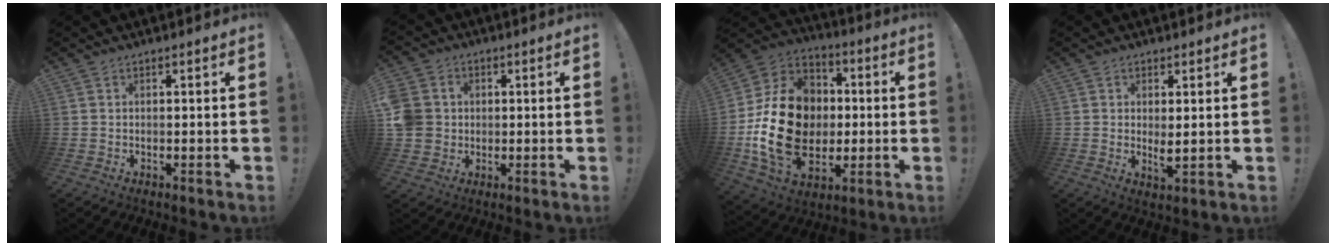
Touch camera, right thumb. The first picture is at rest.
{"total": 8.1, "force": [0.6, 7.5, 3.1], "torque": [-0.079, 0.004, 0.013]}
{"total": 24.0, "force": [-2.3, 17.9, 15.8], "torque": [-0.291, 0.025, -0.016]}
{"total": 3.5, "force": [1.1, 1.5, 3.0], "torque": [-0.032, -0.014, 0.018]}